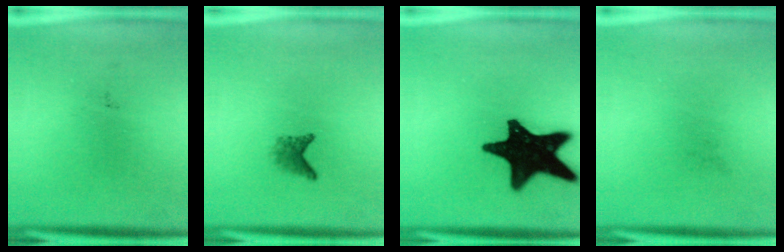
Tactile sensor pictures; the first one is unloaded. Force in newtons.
{"total": 1.7}
{"total": 19.6}
{"total": 0.0}